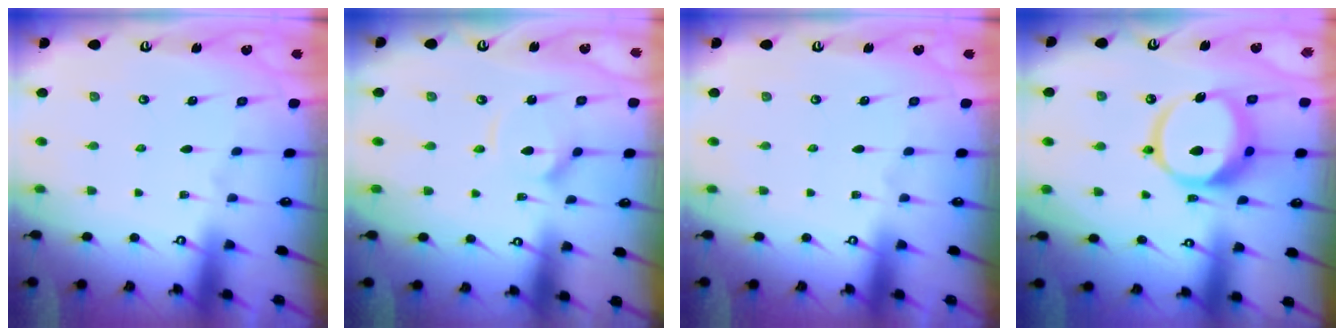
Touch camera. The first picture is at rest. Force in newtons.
{"total": 5.4, "press": 5.3, "slide": 0.5}
{"total": 0.0}
{"total": 14.0, "press": 13.9, "slide": 1.9}